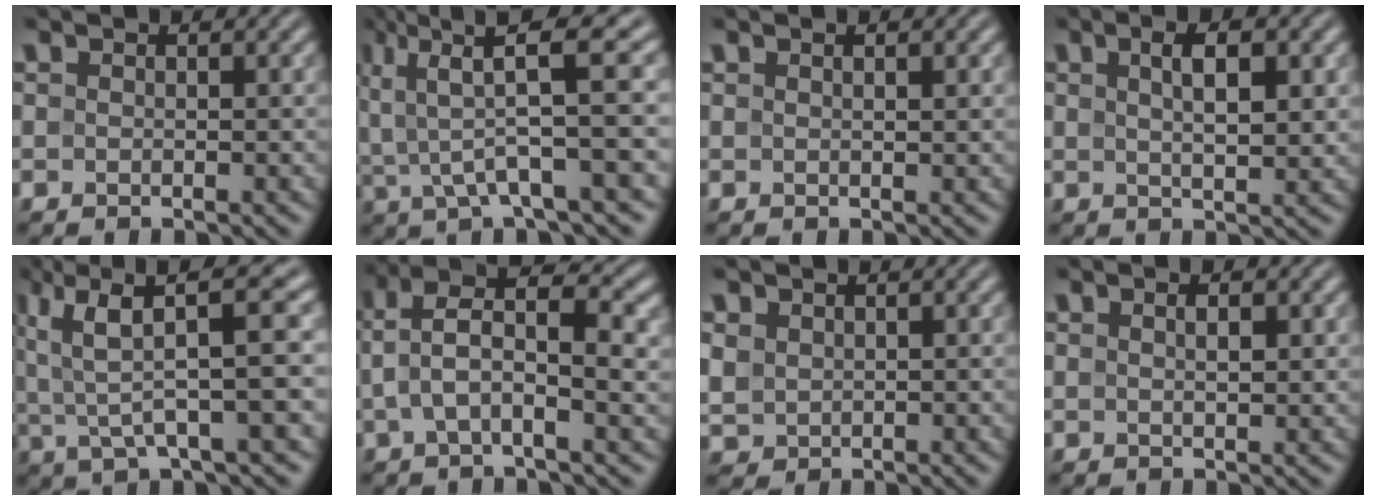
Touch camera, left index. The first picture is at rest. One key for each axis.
{"total": 7.4, "fx": 3.0, "fy": 1.3, "fz": 6.6, "tx": -0.118, "ty": 0.016, "tz": 0.053}
{"total": 0.8, "fx": 0.5, "fy": 0.2, "fz": 0.6, "tx": -0.011, "ty": 0.001, "tz": 0.009}
{"total": 3.7, "fx": 1.2, "fy": 1.3, "fz": 3.3, "tx": -0.058, "ty": 0.004, "tz": 0.024}
{"total": 7.9, "fx": 2.8, "fy": 1.8, "fz": 7.1, "tx": -0.131, "ty": 0.012, "tz": 0.049}
{"total": 6.5, "fx": 1.1, "fy": 2.8, "fz": 5.7, "tx": -0.114, "ty": 0.016, "tz": 0.011}
{"total": 2.1, "fx": 0.7, "fy": 1.8, "fz": 0.7, "tx": -0.025, "ty": -0.002, "tz": 0.018}
{"total": 1.6, "fx": 0.6, "fy": 0.7, "fz": 1.3, "tx": -0.024, "ty": 0.000, "tz": 0.013}